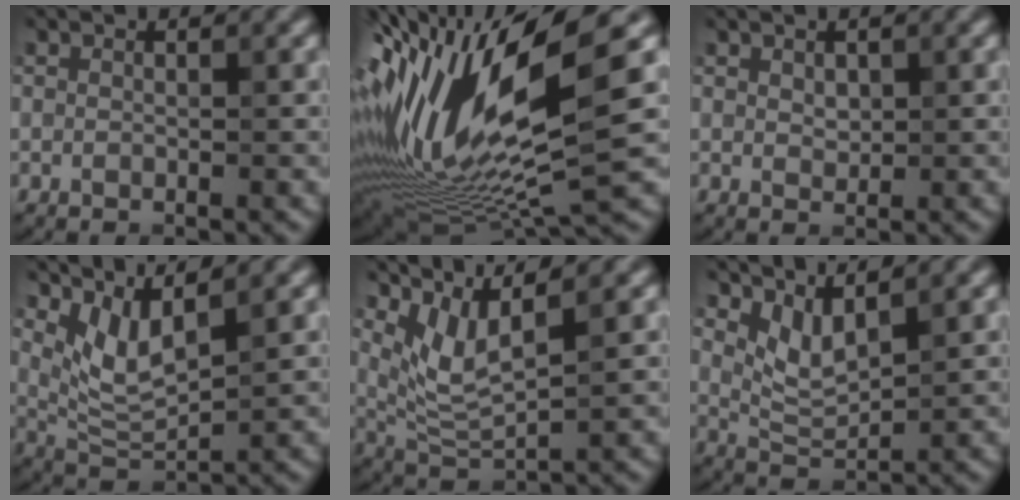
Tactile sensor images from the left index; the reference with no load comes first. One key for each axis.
{"total": 16.9, "fx": 1.7, "fy": 5.2, "fz": 16.0, "tx": -0.313, "ty": -0.001, "tz": 0.038}
{"total": 0.8, "fx": 0.2, "fy": 0.6, "fz": 0.6, "tx": -0.012, "ty": -0.003, "tz": 0.007}
{"total": 4.1, "fx": 2.3, "fy": 1.3, "fz": 3.1, "tx": -0.076, "ty": -0.016, "tz": 0.053}
{"total": 4.2, "fx": 2.4, "fy": 1.0, "fz": 3.3, "tx": -0.080, "ty": -0.009, "tz": 0.060}
{"total": 3.1, "fx": 1.8, "fy": 1.2, "fz": 2.2, "tx": -0.050, "ty": -0.012, "tz": 0.044}